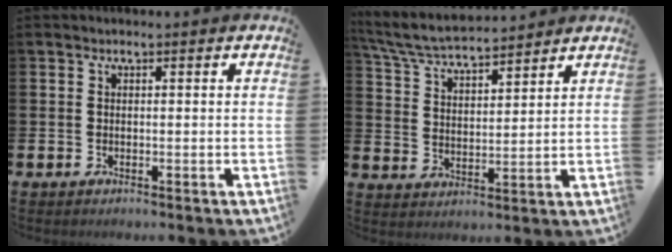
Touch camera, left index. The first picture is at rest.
{"total": 6.4, "force": [6.1, 0.8, 1.5], "torque": [-0.058, -0.032, 0.108]}